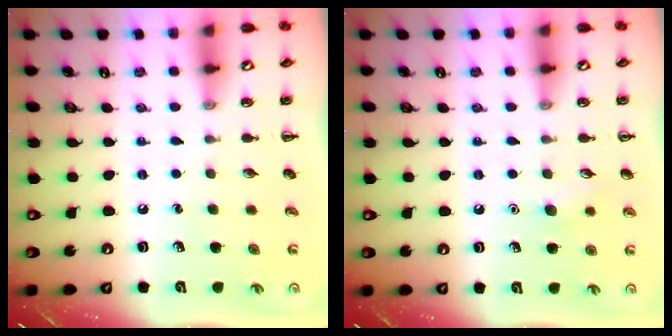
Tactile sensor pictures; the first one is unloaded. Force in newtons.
{"total": 5.5, "press": 5.4, "slide": 1.3}